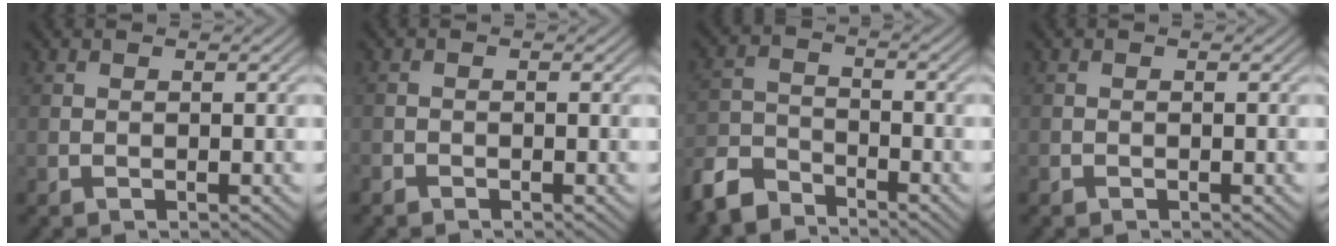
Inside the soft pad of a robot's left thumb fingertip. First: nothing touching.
{"total": 0.8, "force": [-0.7, 0.3, 0.0], "torque": [0.000, -0.002, -0.016]}
{"total": 6.4, "force": [-5.5, 2.5, 2.2], "torque": [-0.051, -0.009, -0.128]}
{"total": 0.0}